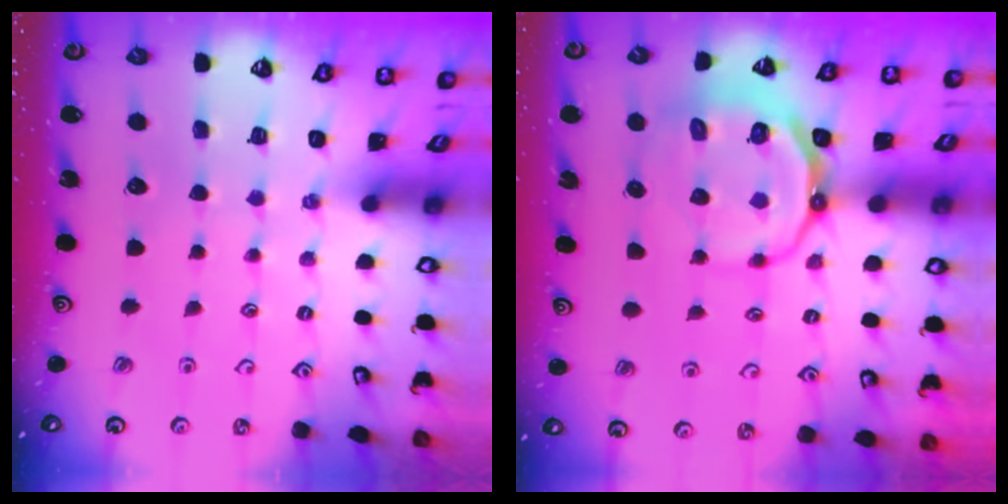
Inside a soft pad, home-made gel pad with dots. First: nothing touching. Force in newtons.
{"total": 11.7, "press": 11.4, "slide": 2.8}